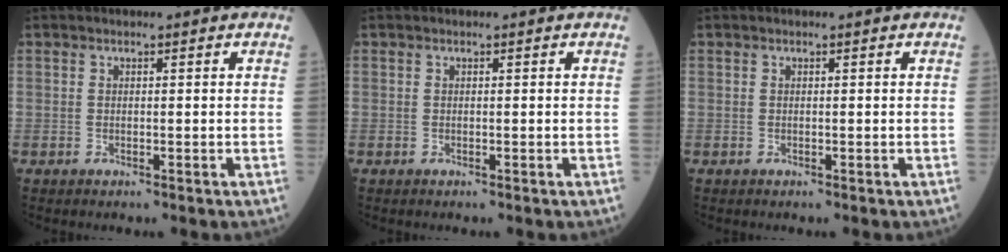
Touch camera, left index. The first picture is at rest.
{"total": 0.0}
{"total": 0.0}